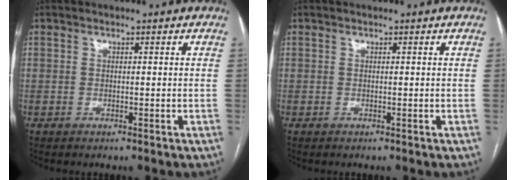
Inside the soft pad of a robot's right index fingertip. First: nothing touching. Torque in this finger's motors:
{"motor_torque": [0.00, 0.00, -0.01, 0.00]}